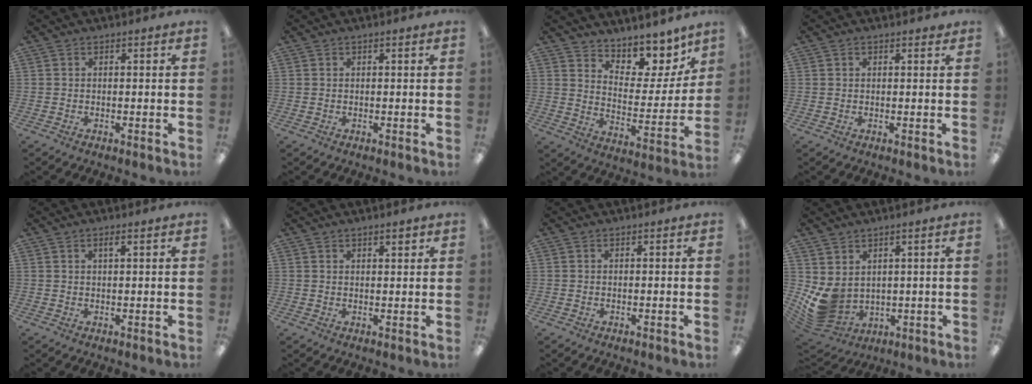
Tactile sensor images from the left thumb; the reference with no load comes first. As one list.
[{"total": 0.0}, {"total": 9.7, "force": [8.4, 4.0, 2.7], "torque": [-0.035, -0.083, 0.150]}, {"total": 1.0, "force": [0.7, 0.5, 0.4], "torque": [-0.001, -0.001, 0.011]}, {"total": 1.6, "force": [1.0, 0.2, 1.3], "torque": [-0.027, 0.001, 0.016]}, {"total": 1.8, "force": [1.5, 0.6, 0.9], "torque": [-0.011, -0.003, 0.025]}, {"total": 0.0}, {"total": 7.3, "force": [1.6, 5.7, 4.3], "torque": [-0.118, -0.027, 0.038]}]